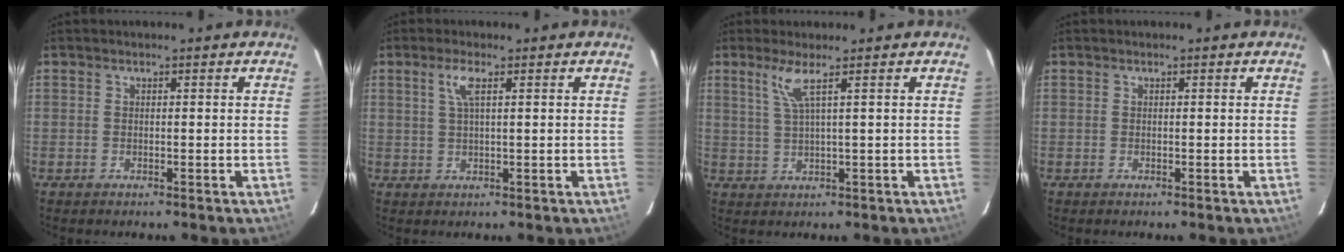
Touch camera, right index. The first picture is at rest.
{"total": 3.0, "force": [1.3, 0.3, 2.7], "torque": [-0.056, 0.003, 0.026]}
{"total": 3.6, "force": [1.9, -0.7, 2.9], "torque": [-0.059, -0.005, 0.045]}
{"total": 0.0}